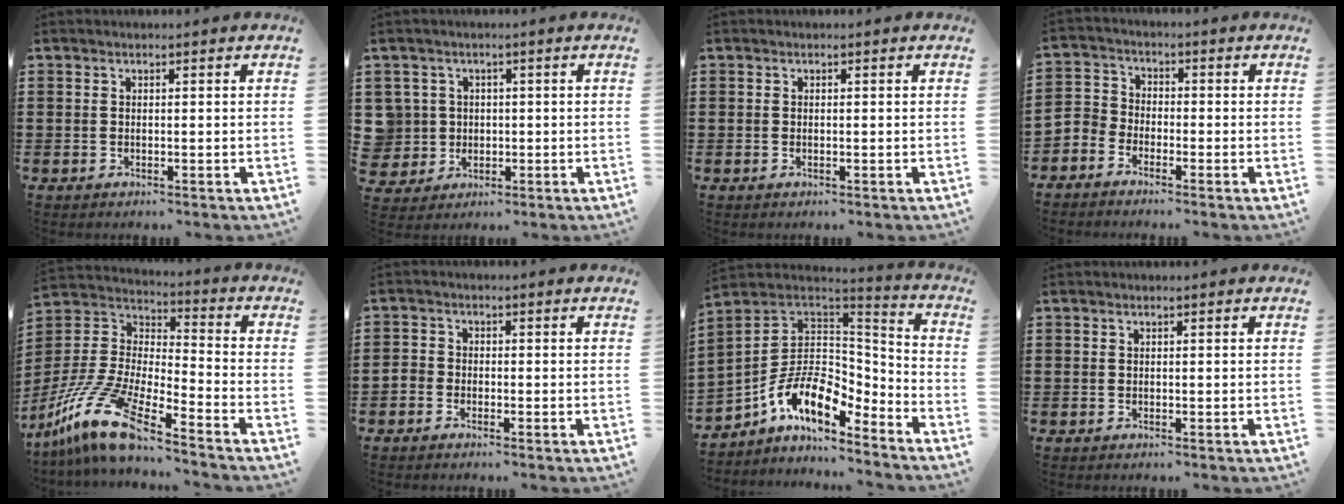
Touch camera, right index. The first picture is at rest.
{"total": 4.4, "force": [0.3, 4.3, 0.5], "torque": [-0.044, 0.010, -0.001]}
{"total": 0.0}
{"total": 2.9, "force": [-2.6, 1.3, -0.1], "torque": [-0.023, 0.001, -0.064]}
{"total": 13.1, "force": [-10.2, 2.1, 8.0], "torque": [-0.195, 0.008, -0.209]}
{"total": 1.4, "force": [-1.1, 0.9, 0.2], "torque": [-0.007, 0.006, -0.025]}
{"total": 10.7, "force": [-4.9, 6.1, 7.3], "torque": [-0.168, -0.006, -0.095]}
{"total": 0.0}